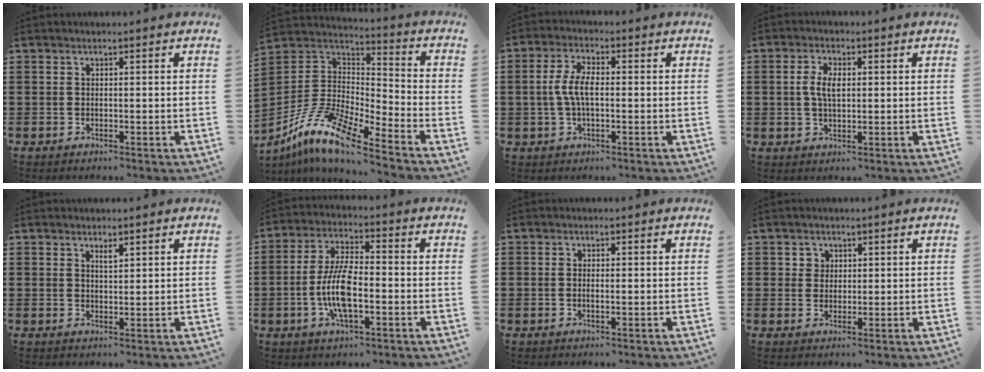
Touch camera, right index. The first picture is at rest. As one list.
[{"total": 11.5, "force": [-8.7, 2.1, 7.2], "torque": [-0.181, 0.001, -0.184]}, {"total": 5.4, "force": [-0.4, 2.2, 4.9], "torque": [-0.112, -0.003, -0.014]}, {"total": 4.2, "force": [0.4, 2.0, 3.7], "torque": [-0.074, 0.008, 0.004]}, {"total": 1.4, "force": [1.1, 0.3, 0.8], "torque": [-0.018, 0.000, 0.019]}, {"total": 9.0, "force": [-2.1, 3.2, 8.1], "torque": [-0.186, -0.010, -0.046]}, {"total": 0.9, "force": [-0.2, 0.2, 0.9], "torque": [-0.015, 0.000, -0.003]}, {"total": 2.0, "force": [0.8, 1.8, 0.2], "torque": [-0.012, 0.010, 0.014]}]